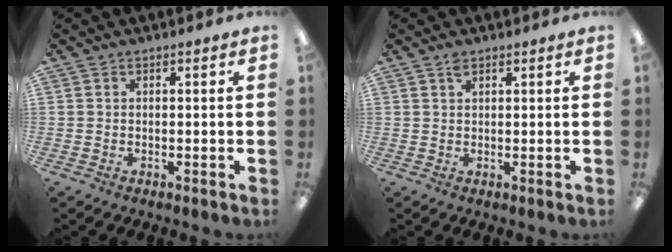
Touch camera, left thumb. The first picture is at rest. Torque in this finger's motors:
{"motor_torque": [0.55, 0.15, 0.68, -0.16, 0.00]}